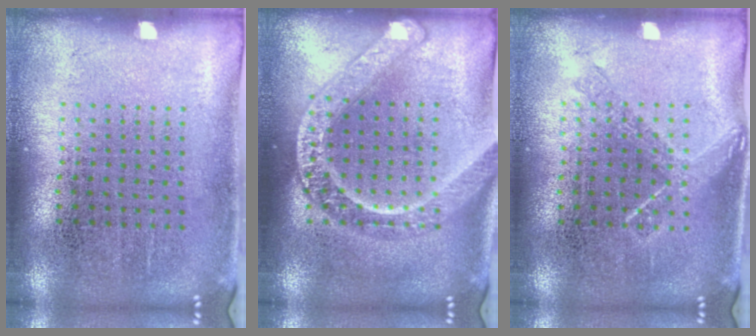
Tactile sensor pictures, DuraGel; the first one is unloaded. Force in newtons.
{"total": 3.1, "press": 3.1, "slide": 0.4}
{"total": 1.0, "press": 0.9, "slide": 0.5}